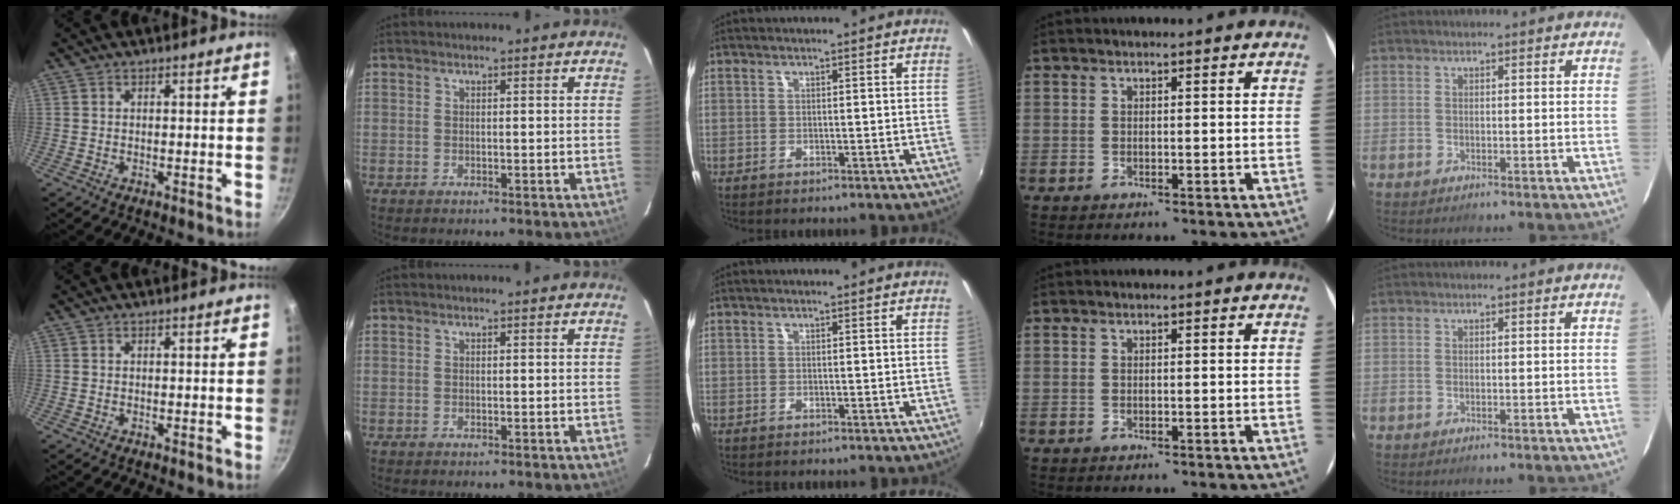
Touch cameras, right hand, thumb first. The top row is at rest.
{}